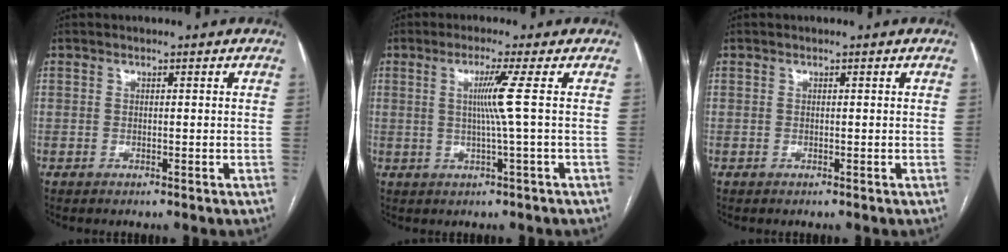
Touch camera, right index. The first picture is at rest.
{"total": 4.7, "force": [0.6, -1.9, 4.2], "torque": [-0.083, -0.004, 0.013]}
{"total": 0.0}